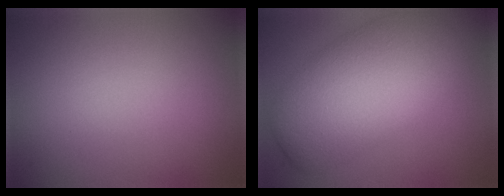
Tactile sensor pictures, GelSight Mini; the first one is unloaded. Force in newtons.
{"total": 9.5, "press": 9.5, "slide": 0.7}